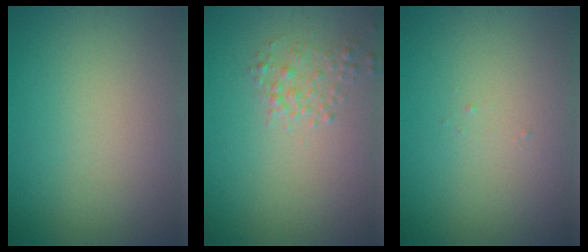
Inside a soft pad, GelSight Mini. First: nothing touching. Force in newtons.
{"total": 1.6, "press": 1.6, "slide": 0.1}
{"total": 0.0}